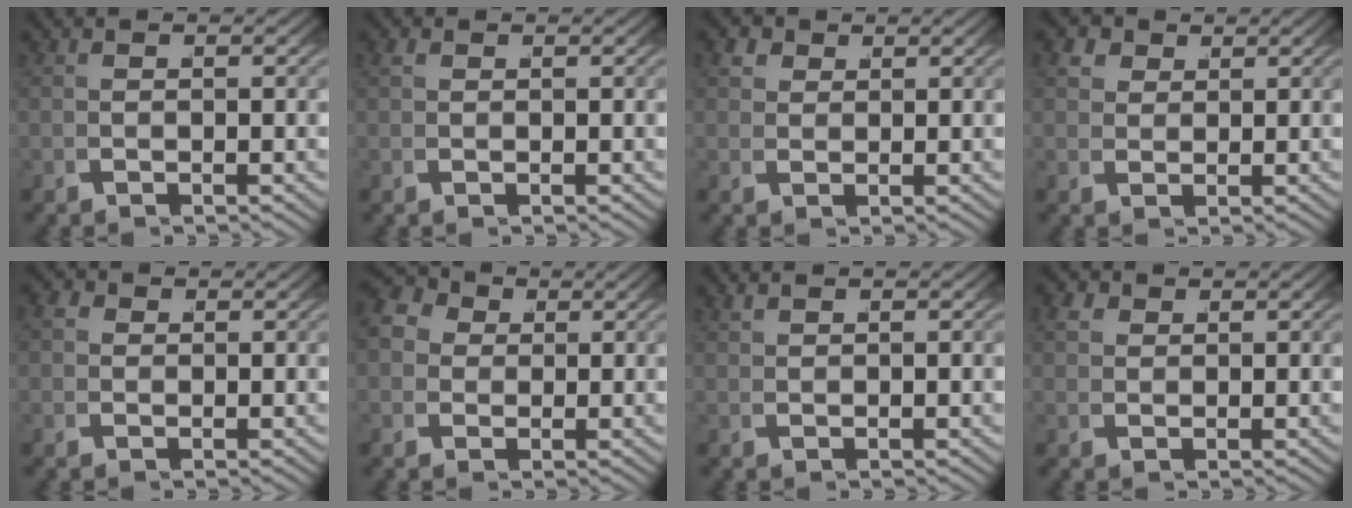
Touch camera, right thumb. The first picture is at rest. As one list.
[{"total": 0.9, "force": [0.4, 0.7, 0.3], "torque": [-0.007, -0.002, 0.010]}, {"total": 2.6, "force": [1.5, 2.0, 0.8], "torque": [-0.027, -0.005, 0.031]}, {"total": 3.3, "force": [1.8, 2.5, 1.1], "torque": [-0.035, -0.005, 0.038]}, {"total": 1.7, "force": [0.5, 1.5, 0.5], "torque": [-0.014, 0.000, 0.006]}, {"total": 7.2, "force": [2.0, 6.1, 3.4], "torque": [-0.070, 0.005, 0.021]}, {"total": 0.9, "force": [0.9, 0.2, 0.3], "torque": [-0.005, 0.000, 0.023]}, {"total": 2.0, "force": [1.3, 1.5, 0.6], "torque": [-0.020, -0.003, 0.029]}]